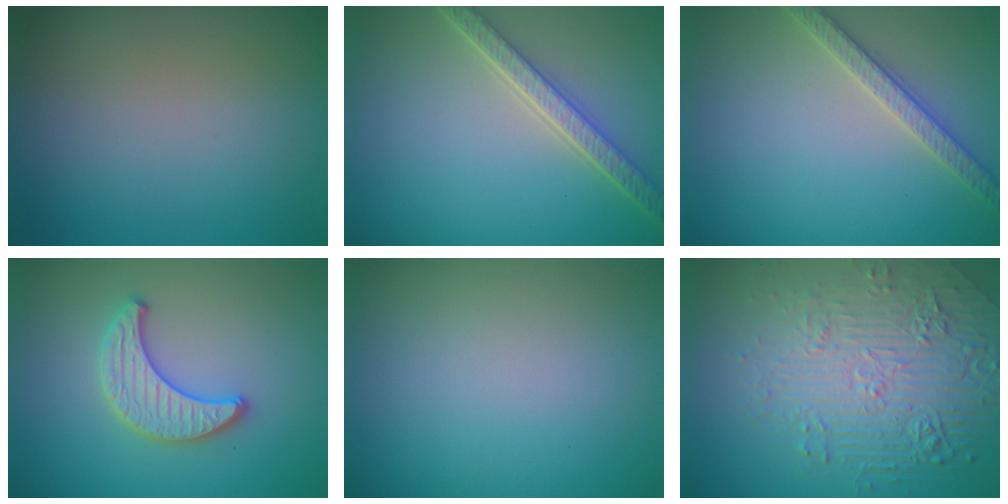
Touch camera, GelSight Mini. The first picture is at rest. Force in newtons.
{"total": 4.1, "press": 3.4, "slide": 2.2}
{"total": 2.6, "press": 2.5, "slide": 0.5}
{"total": 3.2, "press": 3.2, "slide": 0.4}
{"total": 0.0}
{"total": 7.8, "press": 5.6, "slide": 5.4}